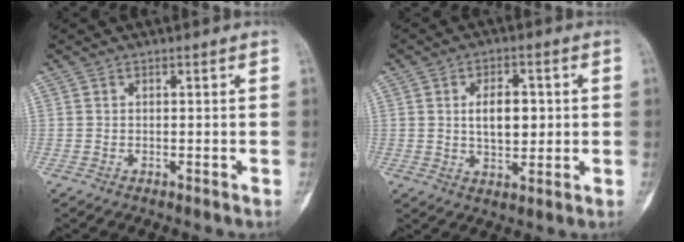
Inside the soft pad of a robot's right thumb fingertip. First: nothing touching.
{"total": 7.5, "force": [0.9, 4.4, 6.0], "torque": [-0.074, -0.002, 0.016]}